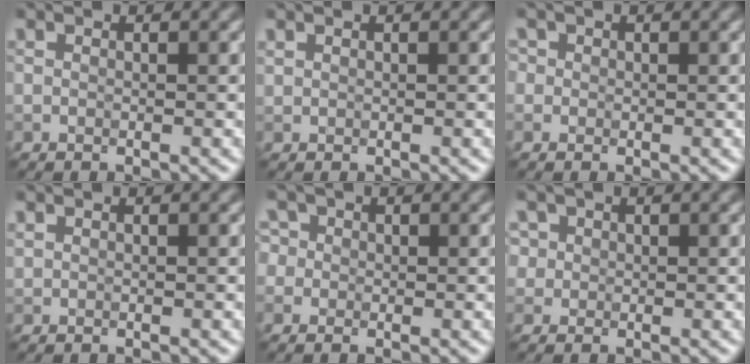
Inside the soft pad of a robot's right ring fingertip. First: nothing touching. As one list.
[{"total": 0.0}, {"total": 0.7, "force": [0.2, 0.7, -0.1], "torque": [0.002, 0.002, -0.005]}, {"total": 0.0}, {"total": 1.7, "force": [0.5, 1.6, 0.4], "torque": [0.007, 0.010, -0.017]}, {"total": 2.3, "force": [1.0, 2.0, 0.4], "torque": [0.007, 0.013, -0.010]}]